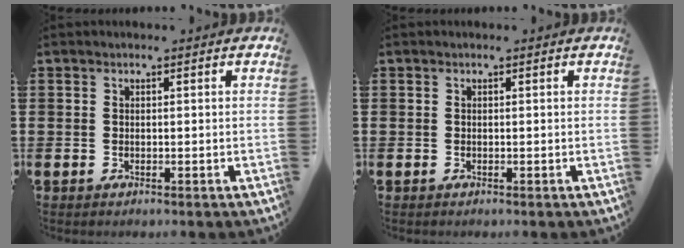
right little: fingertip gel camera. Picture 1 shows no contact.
{"total": 0.0}